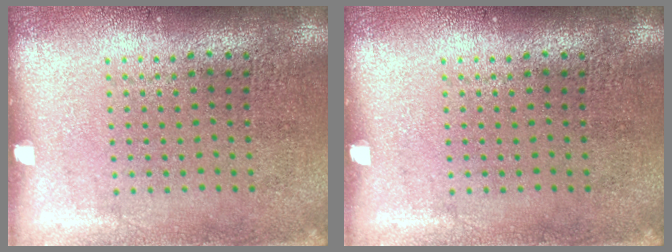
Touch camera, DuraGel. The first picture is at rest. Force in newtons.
{"total": 0.0}